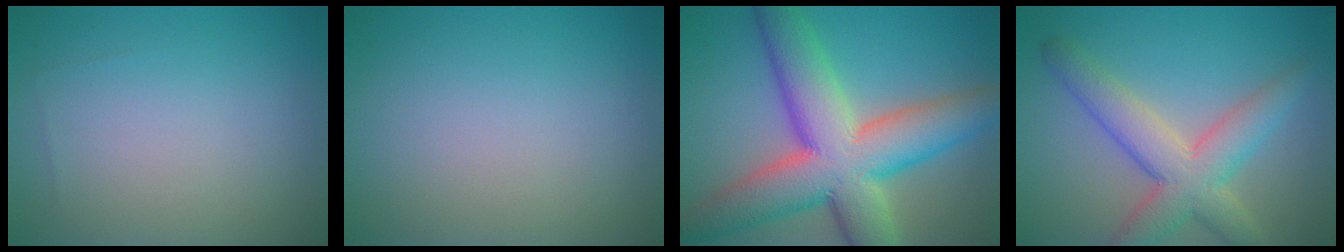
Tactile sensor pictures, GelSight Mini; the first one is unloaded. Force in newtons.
{"total": 0.0}
{"total": 12.3, "press": 12.3, "slide": 0.5}
{"total": 6.2, "press": 6.2, "slide": 0.5}